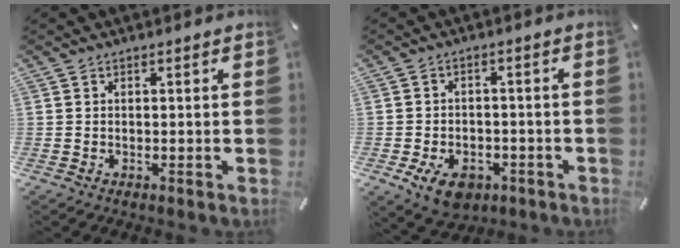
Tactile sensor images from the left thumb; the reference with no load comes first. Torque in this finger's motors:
{"motor_torque": [0.64, 2.02, 0.67, 0.35, 0.08]}